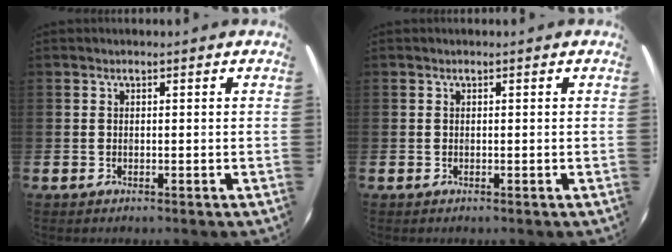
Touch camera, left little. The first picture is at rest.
{"total": 0.0}